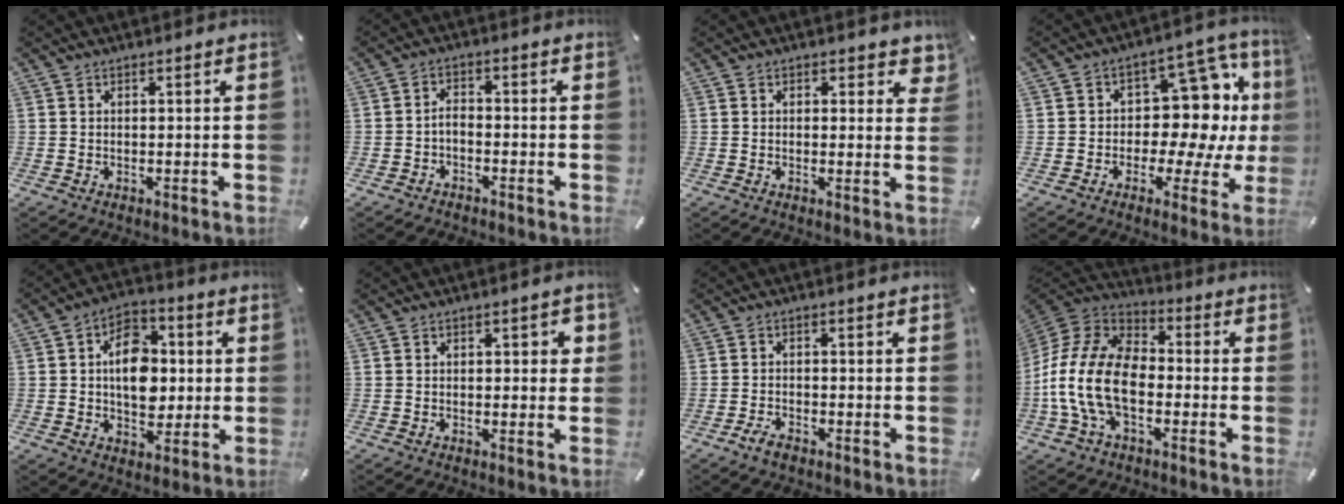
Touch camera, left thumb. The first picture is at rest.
{"total": 3.0, "force": [-1.8, 1.8, 1.6], "torque": [-0.036, 0.011, -0.039]}
{"total": 3.2, "force": [1.5, 2.0, 1.9], "torque": [-0.009, -0.006, 0.020]}
{"total": 16.0, "force": [2.8, 10.4, 11.8], "torque": [-0.159, -0.031, 0.043]}
{"total": 12.2, "force": [0.3, 9.0, 8.2], "torque": [-0.129, 0.011, 0.006]}
{"total": 2.7, "force": [0.0, 1.4, 2.3], "torque": [-0.029, 0.002, -0.005]}
{"total": 3.3, "force": [-2.4, 1.7, 1.6], "torque": [-0.039, 0.010, -0.049]}
{"total": 16.6, "force": [-5.8, 10.1, 11.9], "torque": [-0.255, 0.028, -0.105]}